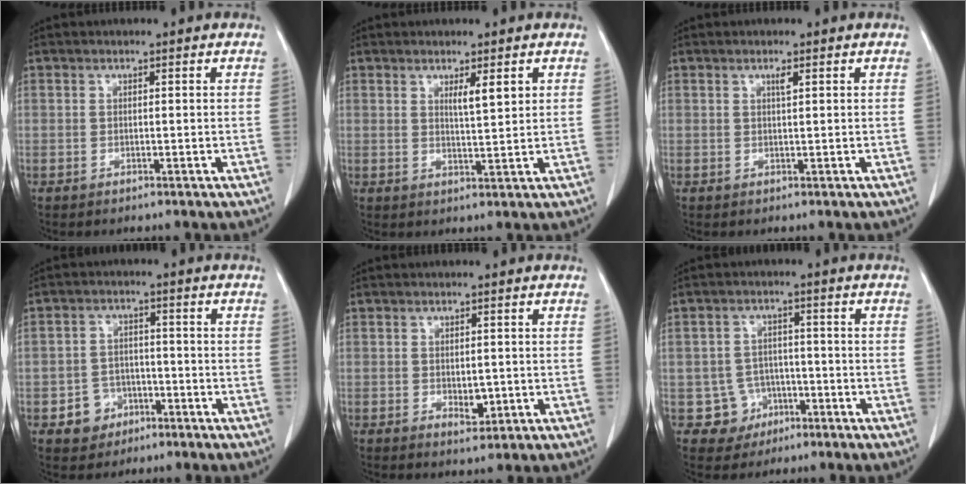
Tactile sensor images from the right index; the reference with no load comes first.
{"total": 3.1, "force": [1.5, 0.3, 2.7], "torque": [-0.048, -0.005, 0.027]}
{"total": 0.9, "force": [0.5, 0.0, 0.8], "torque": [-0.018, -0.001, 0.010]}
{"total": 4.9, "force": [-2.3, 4.2, 1.0], "torque": [-0.012, 0.013, -0.031]}
{"total": 2.4, "force": [-0.3, 1.4, 2.0], "torque": [-0.024, -0.001, 0.005]}
{"total": 4.9, "force": [-1.9, 4.6, 0.0], "torque": [0.009, 0.016, -0.025]}